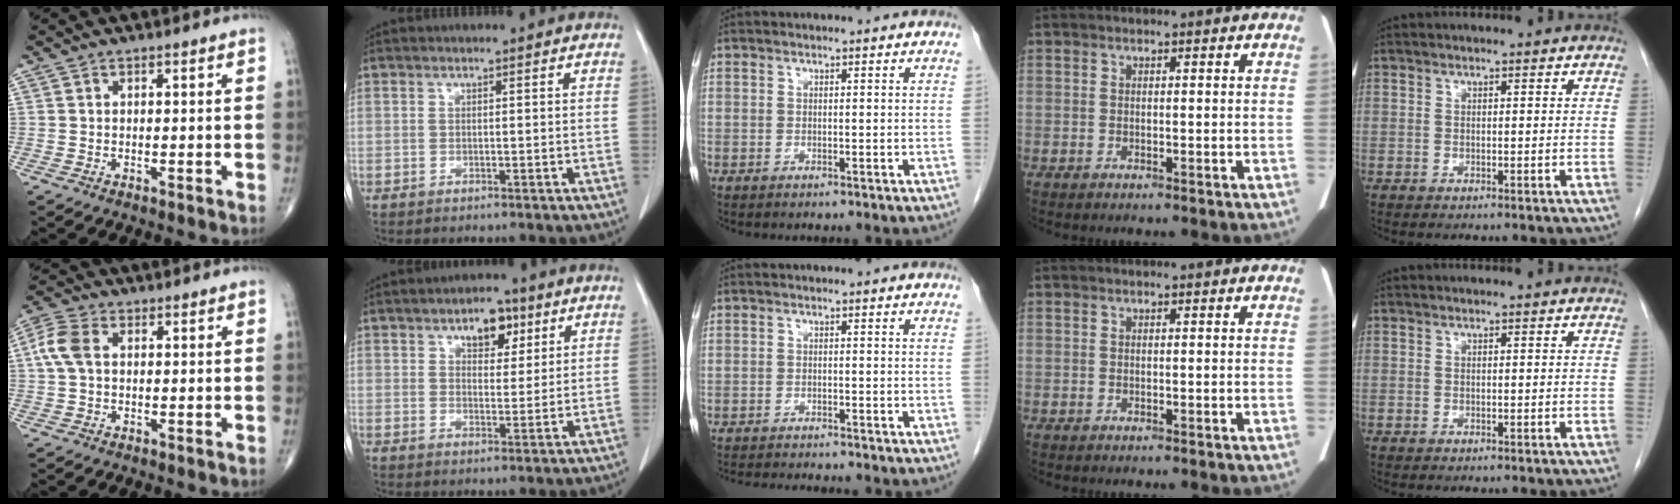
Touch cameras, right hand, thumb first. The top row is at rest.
{"thumb": {"total": 5.9, "force": [0.8, 3.8, 4.4], "torque": [-0.115, 0.018, 0.012]}, "index": {"total": 5.8, "force": [3.2, 3.1, 3.7], "torque": [-0.050, 0.008, 0.049]}, "middle": {"total": 6.9, "force": [-6.5, 0.6, 2.3], "torque": [-0.027, -0.011, -0.096]}}